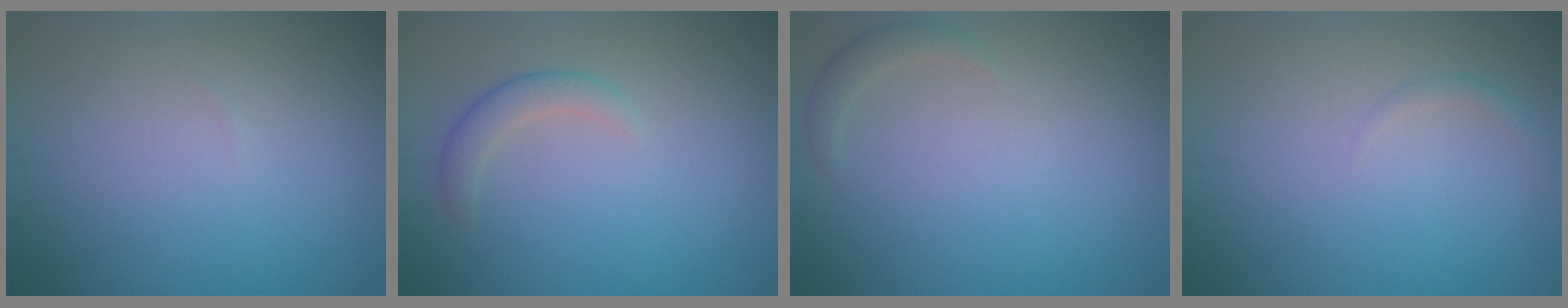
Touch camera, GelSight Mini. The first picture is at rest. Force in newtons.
{"total": 1.9, "press": 1.9, "slide": 0.2}
{"total": 1.2, "press": 1.2, "slide": 0.2}
{"total": 0.7, "press": 0.7, "slide": 0.1}